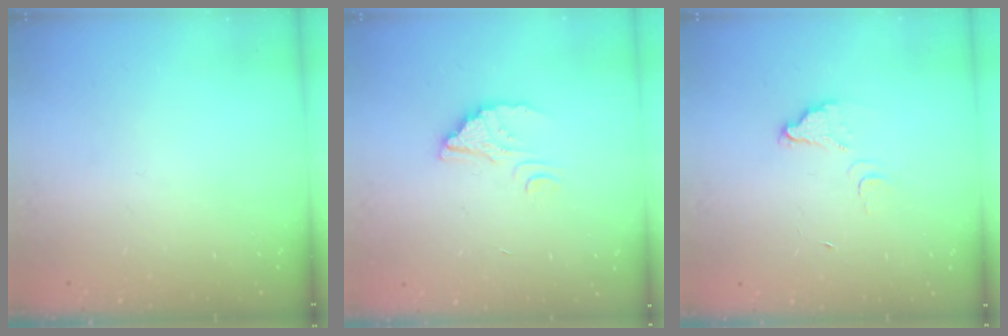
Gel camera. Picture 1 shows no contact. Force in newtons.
{"total": 2.7, "press": 2.7, "slide": 0.1}
{"total": 3.7, "press": 3.7, "slide": 0.3}